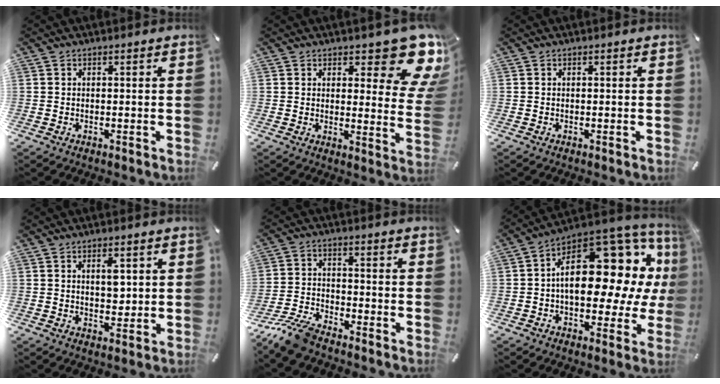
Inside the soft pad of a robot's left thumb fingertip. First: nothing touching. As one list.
[{"total": 14.2, "force": [9.5, 5.3, 9.2], "torque": [-0.101, -0.081, 0.161]}, {"total": 0.0}, {"total": 4.6, "force": [1.4, 2.6, 3.5], "torque": [-0.042, -0.006, 0.017]}, {"total": 8.9, "force": [-7.7, 2.3, 3.8], "torque": [-0.090, 0.025, -0.153]}, {"total": 22.2, "force": [5.3, 13.0, 17.2], "torque": [-0.214, -0.057, 0.097]}]